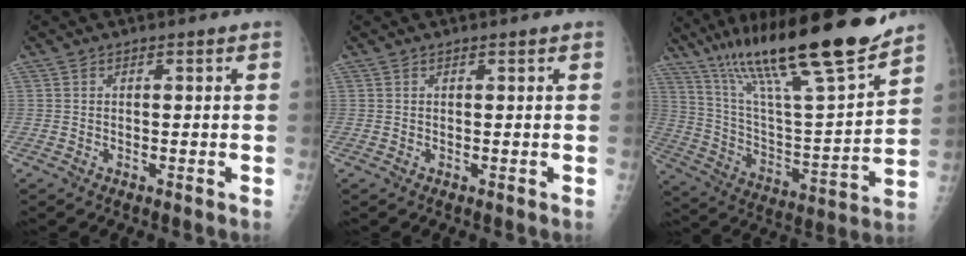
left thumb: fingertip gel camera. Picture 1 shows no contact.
{"total": 0.0}
{"total": 25.4, "force": [18.9, 2.9, 16.7], "torque": [-0.263, -0.067, 0.332]}